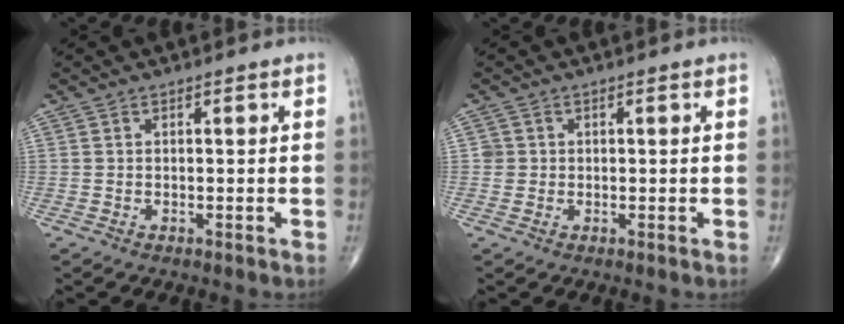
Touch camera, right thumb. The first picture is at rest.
{"total": 1.6, "force": [0.1, 1.6, 0.1], "torque": [0.009, 0.005, -0.002]}